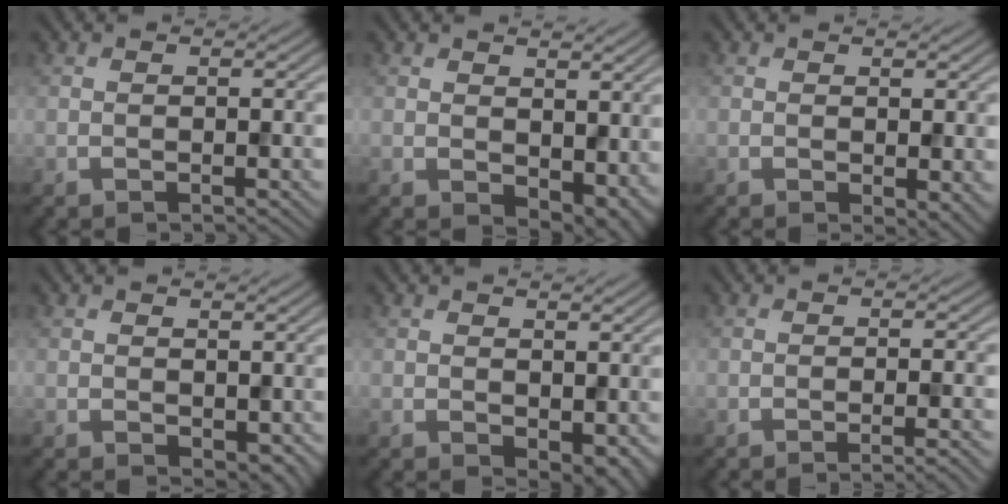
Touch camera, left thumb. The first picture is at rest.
{"total": 5.9, "force": [1.2, 4.0, 4.2], "torque": [-0.071, -0.025, 0.035]}
{"total": 2.4, "force": [-0.2, 1.2, 2.1], "torque": [-0.028, -0.008, -0.001]}
{"total": 1.8, "force": [0.4, 1.2, 1.3], "torque": [-0.022, -0.008, 0.011]}
{"total": 2.9, "force": [0.2, 1.8, 2.2], "torque": [-0.033, -0.010, 0.009]}
{"total": 3.0, "force": [-1.7, 0.5, 2.4], "torque": [-0.025, 0.005, -0.038]}